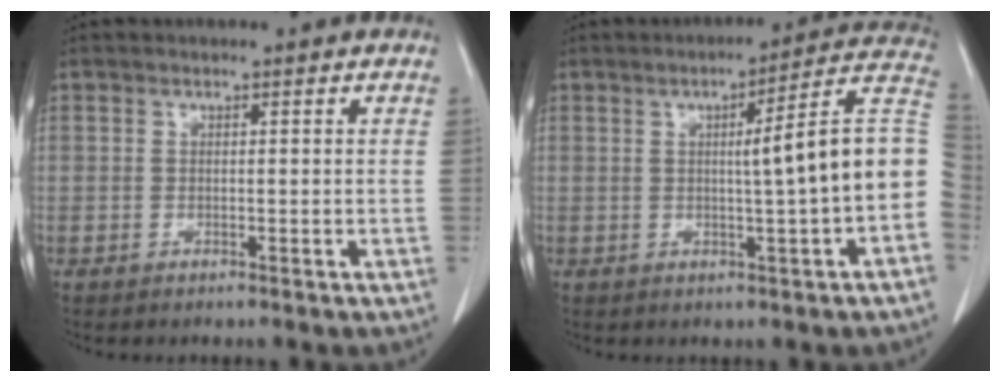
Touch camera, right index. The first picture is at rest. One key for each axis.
{"total": 12.8, "fx": -0.6, "fy": -0.4, "fz": 12.7, "tx": -0.158, "ty": 0.024, "tz": -0.015}